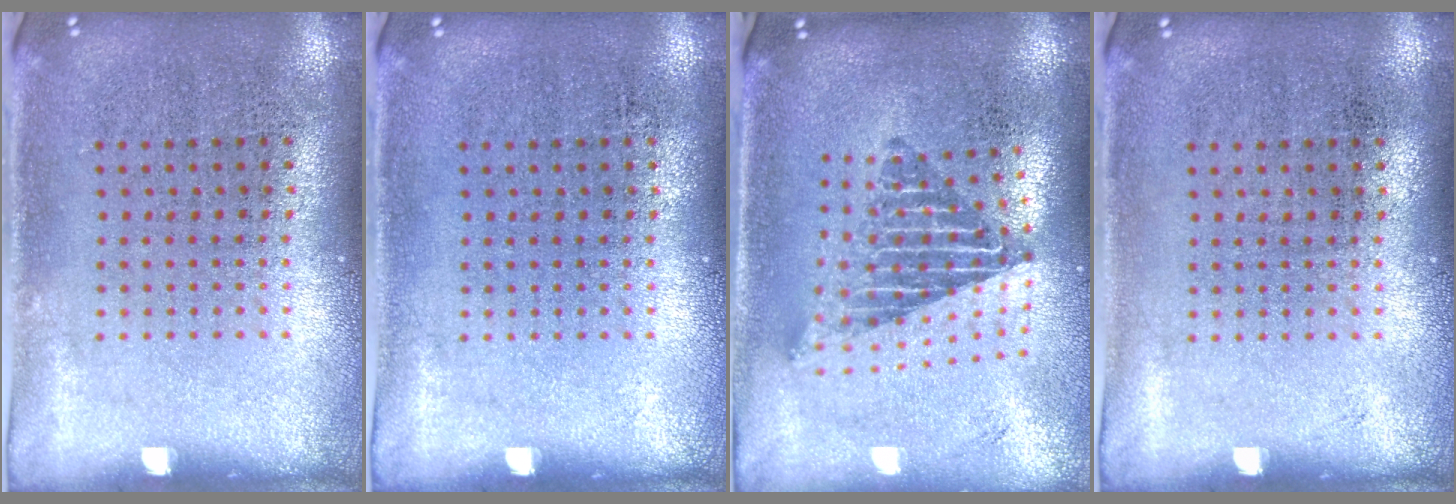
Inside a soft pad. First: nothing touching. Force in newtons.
{"total": 0.0}
{"total": 2.1, "press": 1.5, "slide": 1.4}
{"total": 0.0}